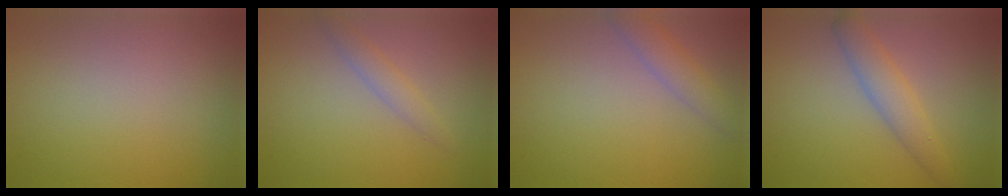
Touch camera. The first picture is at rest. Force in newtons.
{"total": 1.6, "press": 1.6, "slide": 0.0}
{"total": 2.5, "press": 2.5, "slide": 0.1}
{"total": 2.9, "press": 2.9, "slide": 0.1}